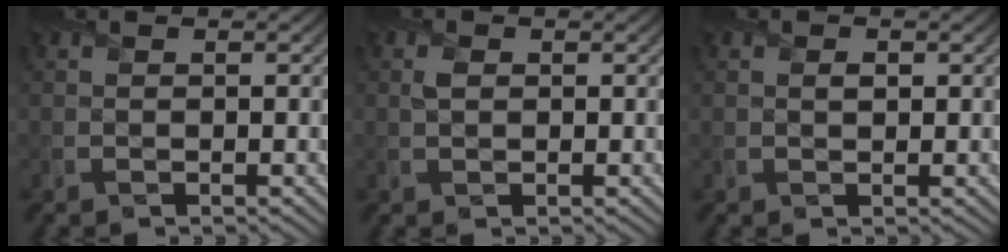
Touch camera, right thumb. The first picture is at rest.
{"total": 1.1, "force": [0.2, 0.8, 0.7], "torque": [-0.017, 0.000, 0.004]}
{"total": 0.6, "force": [0.2, 0.5, 0.4], "torque": [-0.004, -0.004, 0.003]}